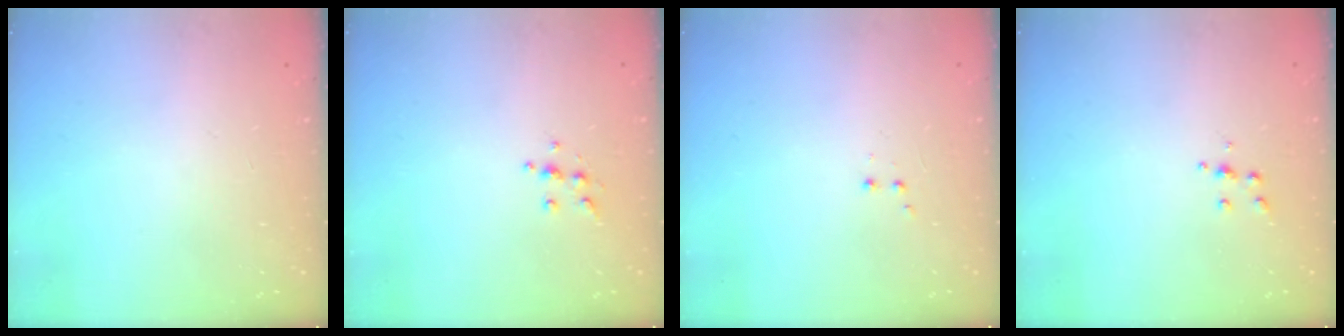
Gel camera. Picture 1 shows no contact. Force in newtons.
{"total": 6.7, "press": 6.7, "slide": 0.8}
{"total": 2.0, "press": 1.8, "slide": 0.9}
{"total": 4.3, "press": 4.3, "slide": 0.4}